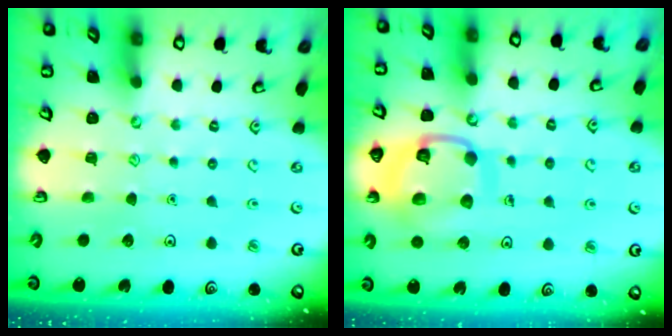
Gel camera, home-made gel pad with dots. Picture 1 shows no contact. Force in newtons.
{"total": 14.4, "press": 14.3, "slide": 1.5}